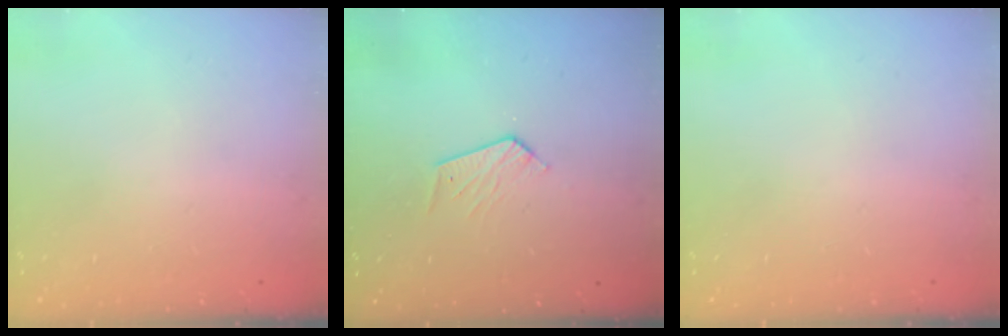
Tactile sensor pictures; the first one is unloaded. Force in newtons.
{"total": 4.7, "press": 4.7, "slide": 0.4}
{"total": 0.0}